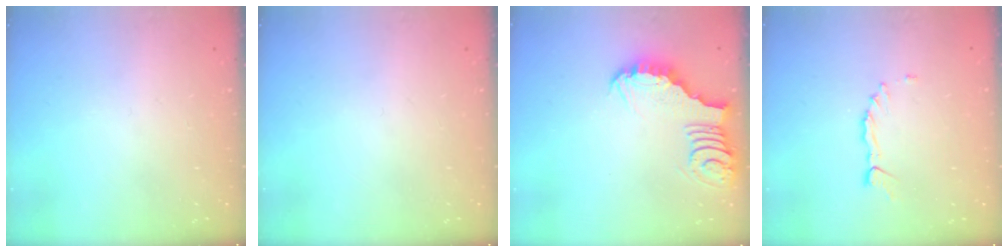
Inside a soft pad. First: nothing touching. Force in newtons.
{"total": 0.0}
{"total": 3.4, "press": 3.4, "slide": 0.2}
{"total": 1.5, "press": 1.5, "slide": 0.2}